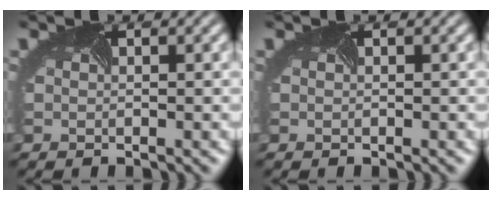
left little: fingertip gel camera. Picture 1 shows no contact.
{"total": 0.0}